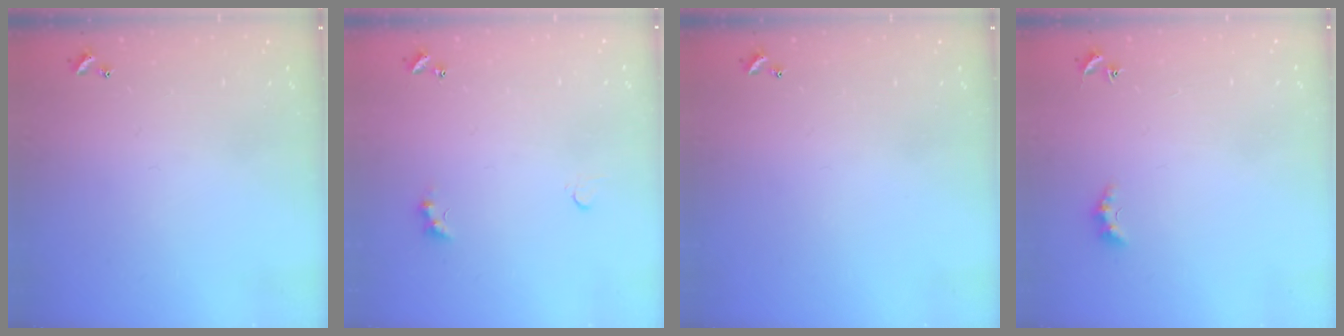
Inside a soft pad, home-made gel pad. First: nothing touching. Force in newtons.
{"total": 3.7, "press": 3.6, "slide": 0.5}
{"total": 0.0}
{"total": 2.4, "press": 2.4, "slide": 0.6}